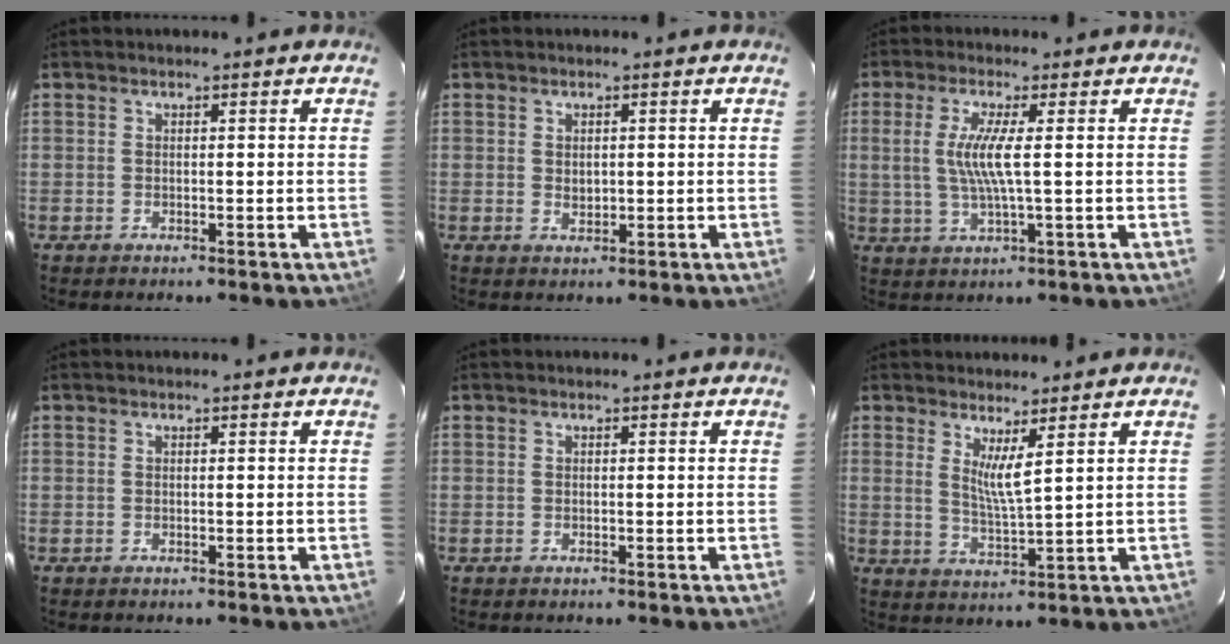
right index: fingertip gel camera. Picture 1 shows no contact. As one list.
[{"total": 1.9, "force": [0.1, 1.4, 1.2], "torque": [-0.016, 0.001, 0.004]}, {"total": 6.7, "force": [0.7, 0.4, 6.6], "torque": [-0.137, -0.002, 0.014]}, {"total": 0.0}, {"total": 0.0}, {"total": 4.6, "force": [2.6, -0.2, 3.7], "torque": [-0.070, -0.015, 0.045]}]